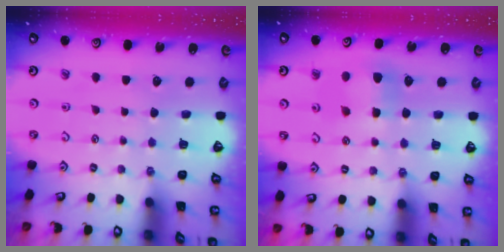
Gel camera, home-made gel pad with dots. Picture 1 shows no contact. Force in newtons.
{"total": 6.3, "press": 6.3, "slide": 0.4}